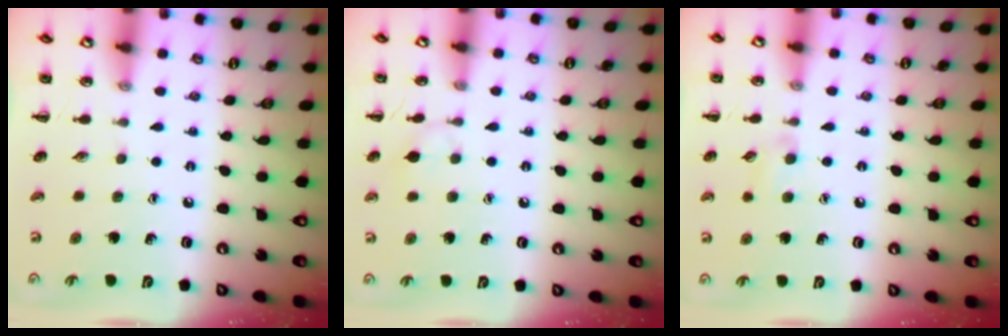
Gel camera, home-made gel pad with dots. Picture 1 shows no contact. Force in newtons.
{"total": 5.6, "press": 5.3, "slide": 1.8}
{"total": 5.0, "press": 4.6, "slide": 1.8}